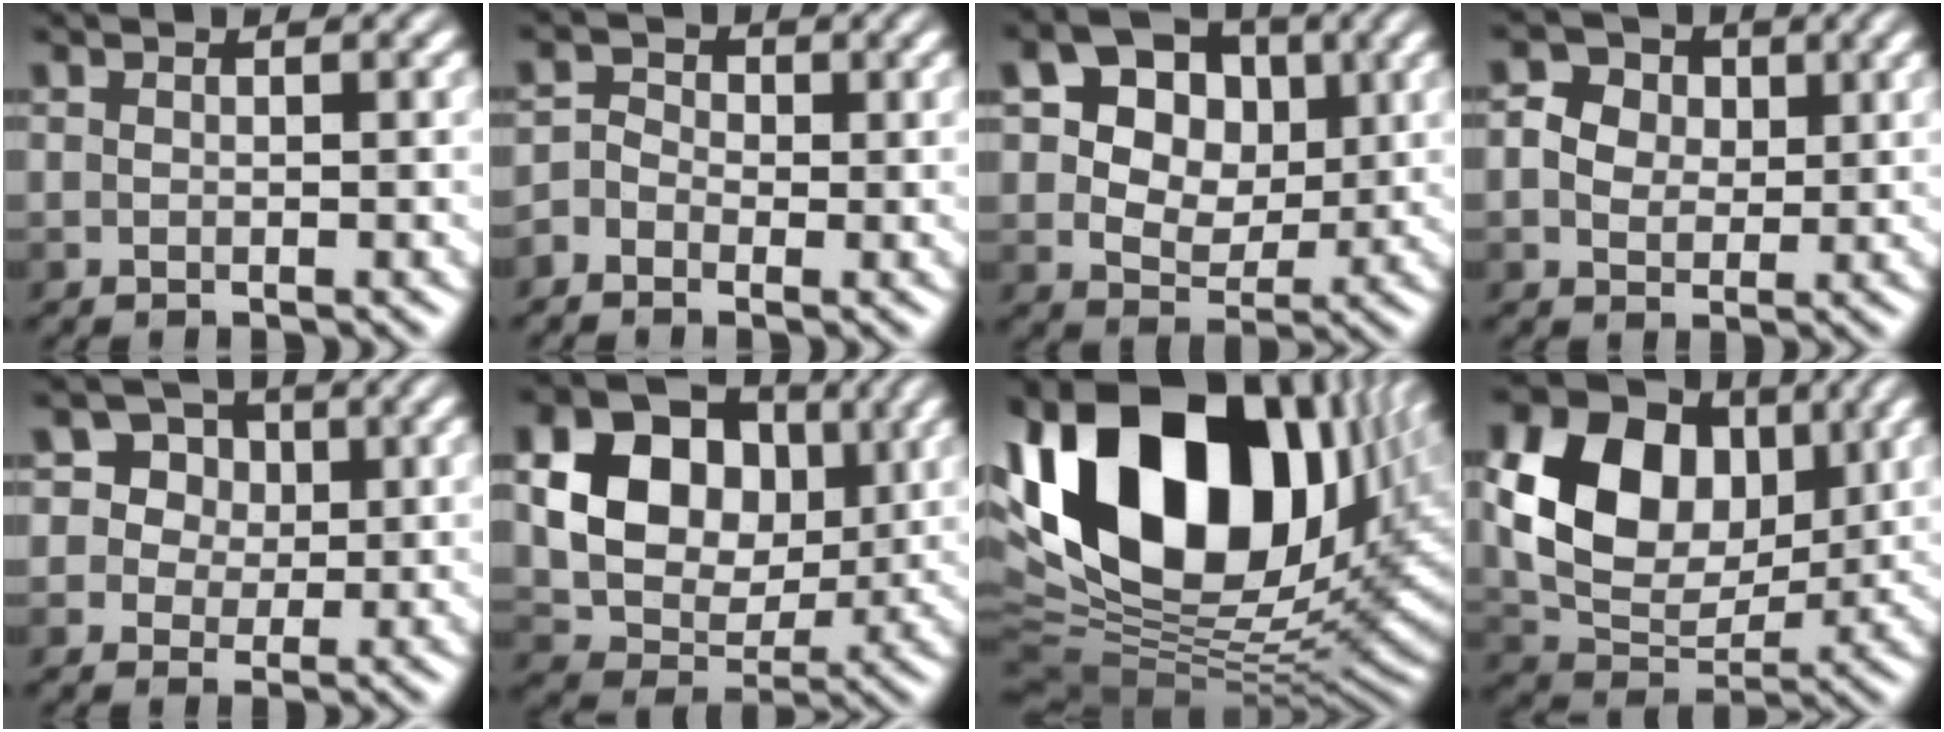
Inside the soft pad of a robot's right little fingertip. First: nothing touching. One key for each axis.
{"total": 2.1, "fx": -1.0, "fy": 1.7, "fz": 0.7, "tx": -0.001, "ty": 0.008, "tz": -0.025}
{"total": 11.4, "fx": 3.8, "fy": 8.4, "fz": 6.8, "tx": -0.098, "ty": 0.040, "tz": 0.051}
{"total": 3.5, "fx": 0.7, "fy": 3.0, "fz": 1.7, "tx": -0.032, "ty": 0.003, "tz": 0.011}
{"total": 5.5, "fx": 2.8, "fy": 4.3, "fz": 1.9, "tx": -0.021, "ty": 0.005, "tz": 0.028}
{"total": 13.5, "fx": 3.2, "fy": 10.6, "fz": 7.6, "tx": -0.162, "ty": 0.036, "tz": 0.054}
{"total": 20.2, "fx": 6.6, "fy": 12.4, "fz": 14.6, "tx": -0.292, "ty": 0.027, "tz": 0.109}
{"total": 11.2, "fx": 2.4, "fy": 7.9, "fz": 7.6, "tx": -0.144, "ty": 0.002, "tz": 0.037}